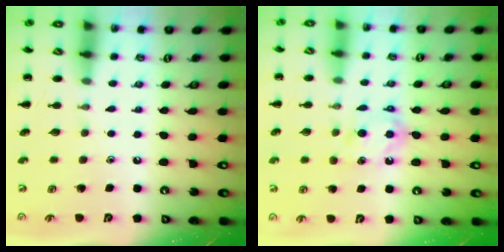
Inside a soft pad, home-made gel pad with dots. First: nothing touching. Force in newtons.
{"total": 6.9, "press": 6.9, "slide": 0.7}